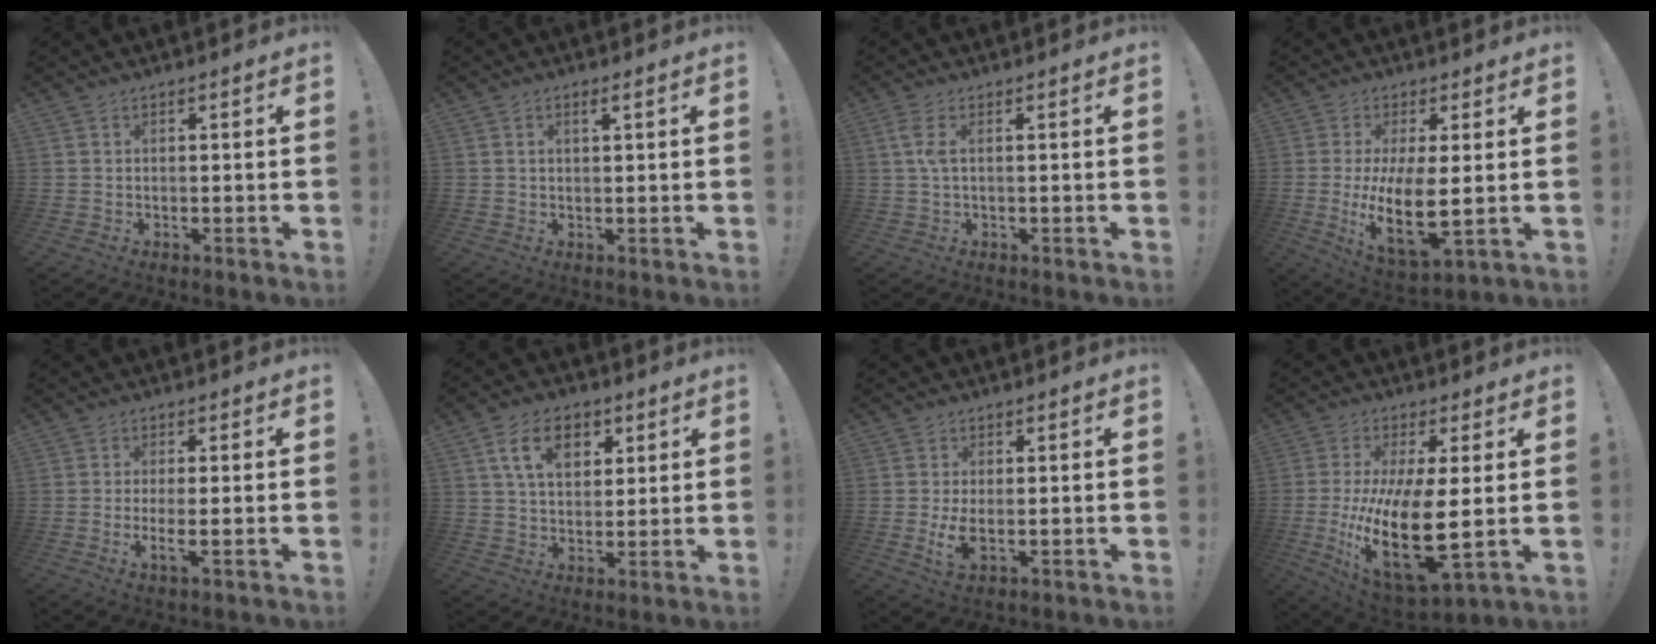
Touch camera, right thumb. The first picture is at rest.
{"total": 1.8, "force": [0.8, 0.4, 1.6], "torque": [-0.030, 0.002, 0.012]}
{"total": 3.7, "force": [0.6, 1.0, 3.5], "torque": [-0.076, -0.003, 0.010]}
{"total": 13.4, "force": [0.0, 4.9, 12.5], "torque": [-0.240, -0.022, 0.007]}
{"total": 3.9, "force": [-0.5, 0.0, 3.9], "torque": [-0.068, -0.015, -0.009]}
{"total": 12.1, "force": [5.3, 7.7, 7.6], "torque": [-0.123, 0.002, 0.098]}
{"total": 5.0, "force": [-0.5, 2.1, 4.5], "torque": [-0.077, -0.008, -0.006]}
{"total": 20.7, "force": [-1.4, 7.2, 19.4], "torque": [-0.380, -0.023, -0.013]}